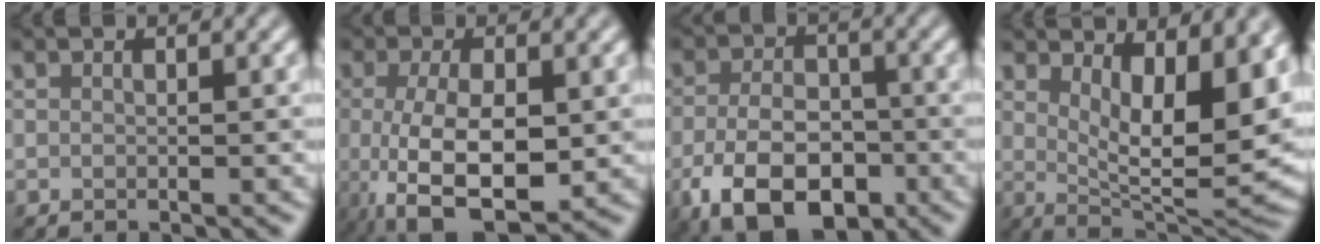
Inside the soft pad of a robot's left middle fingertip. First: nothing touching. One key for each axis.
{"total": 8.0, "fx": -1.2, "fy": 3.4, "fz": 7.2, "tx": -0.148, "ty": -0.018, "tz": -0.014}
{"total": 8.1, "fx": -3.5, "fy": 4.8, "fz": 5.6, "tx": -0.113, "ty": -0.009, "tz": -0.063}
{"total": 10.7, "fx": 3.6, "fy": 3.8, "fz": 9.3, "tx": -0.120, "ty": -0.019, "tz": 0.063}